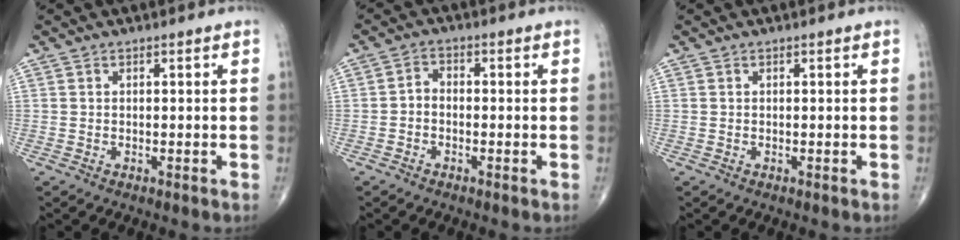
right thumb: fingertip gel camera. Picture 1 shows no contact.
{"total": 2.5, "force": [-0.8, 1.7, 1.5], "torque": [-0.020, 0.014, -0.024]}
{"total": 0.0}